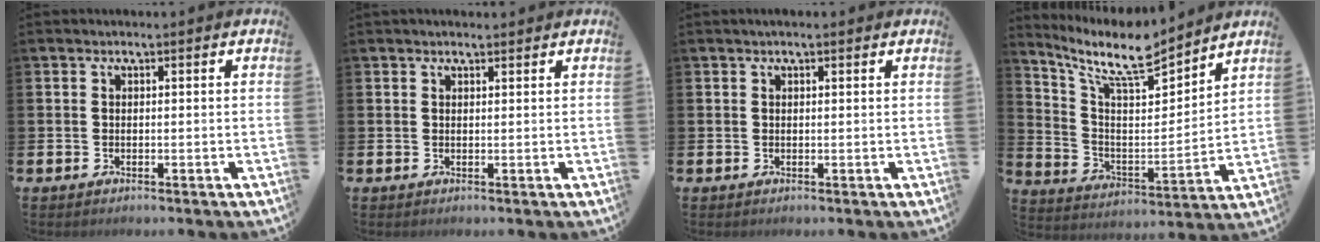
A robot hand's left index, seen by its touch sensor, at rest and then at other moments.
{"total": 1.1, "force": [1.0, 0.3, 0.3], "torque": [0.001, 0.000, 0.016]}
{"total": 0.9, "force": [0.7, 0.2, 0.5], "torque": [-0.002, 0.001, 0.009]}
{"total": 9.9, "force": [8.5, 2.2, 4.7], "torque": [-0.115, -0.056, 0.145]}